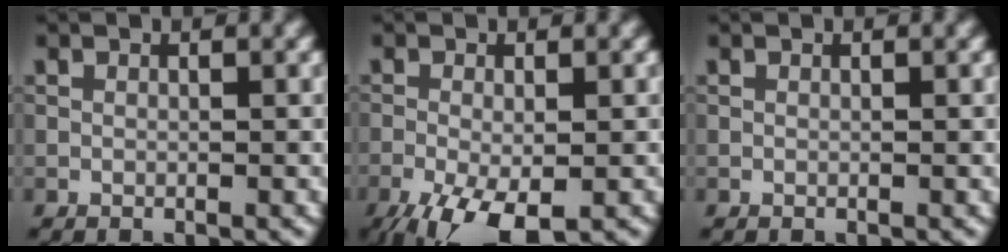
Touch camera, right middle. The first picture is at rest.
{"total": 6.6, "force": [-3.4, 2.5, 5.1], "torque": [-0.101, -0.017, -0.056]}
{"total": 0.0}